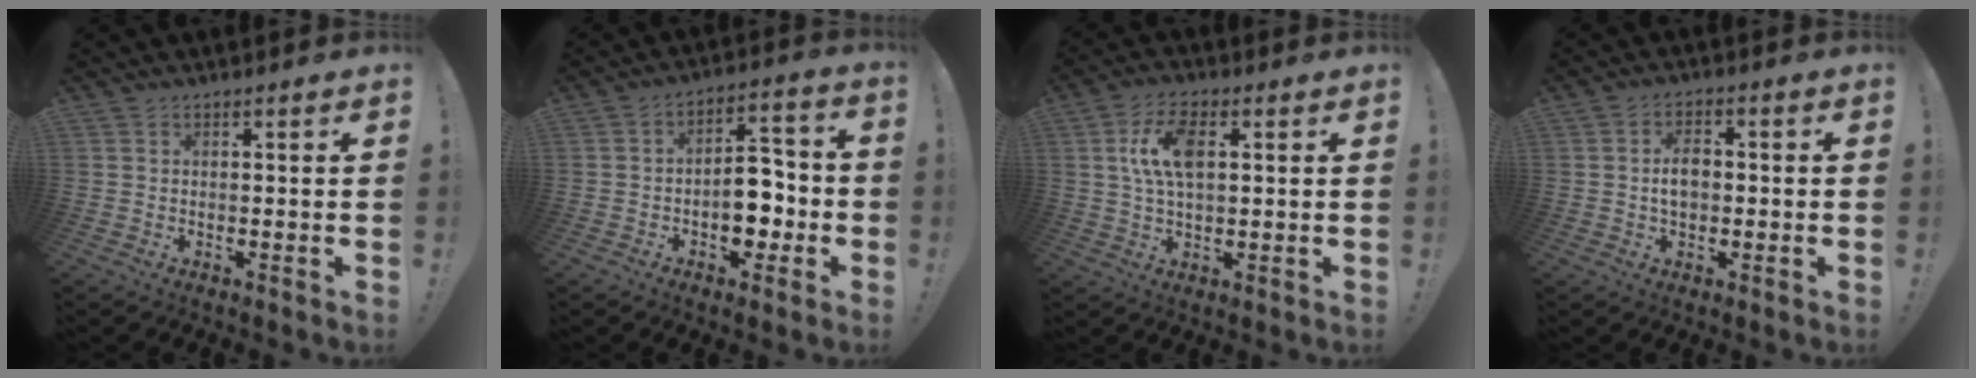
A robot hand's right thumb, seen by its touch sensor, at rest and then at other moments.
{"total": 8.4, "force": [-2.3, 5.3, 6.1], "torque": [-0.102, 0.020, -0.040]}
{"total": 9.9, "force": [2.1, 5.2, 8.1], "torque": [-0.151, 0.009, 0.039]}
{"total": 5.5, "force": [-0.3, 3.6, 4.2], "torque": [-0.057, 0.007, -0.008]}